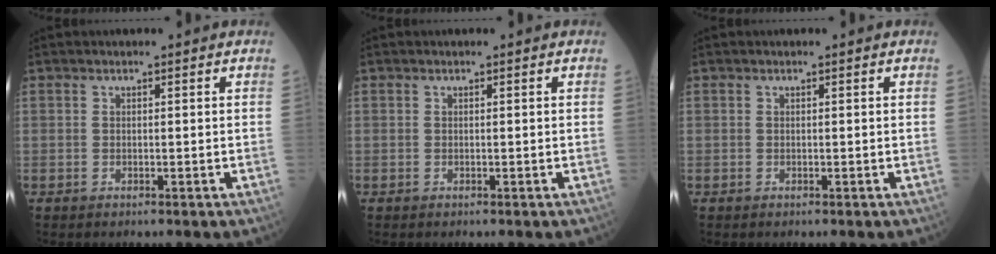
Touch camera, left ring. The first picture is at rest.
{"total": 0.0}
{"total": 0.0}